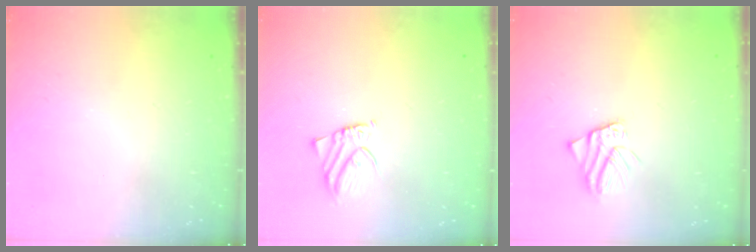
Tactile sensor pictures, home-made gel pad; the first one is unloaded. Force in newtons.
{"total": 2.3, "press": 2.3, "slide": 0.1}
{"total": 3.1, "press": 3.1, "slide": 0.4}